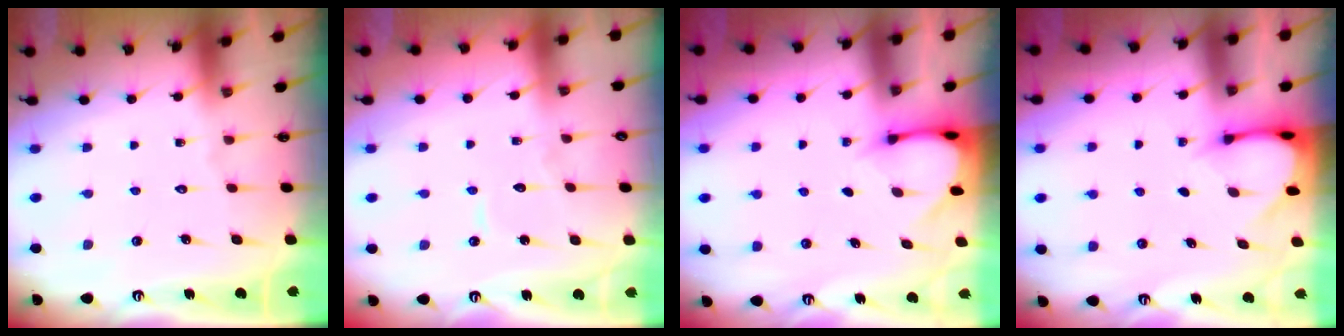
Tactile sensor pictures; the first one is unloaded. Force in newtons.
{"total": 5.2, "press": 5.2, "slide": 0.2}
{"total": 3.0, "press": 3.0, "slide": 0.2}
{"total": 3.0, "press": 3.0, "slide": 0.2}